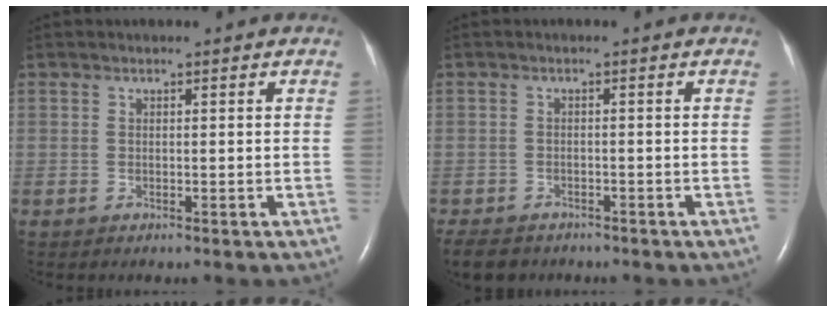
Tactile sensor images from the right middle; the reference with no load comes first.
{"total": 6.4, "force": [-5.1, 3.2, 2.1], "torque": [-0.041, -0.006, -0.073]}